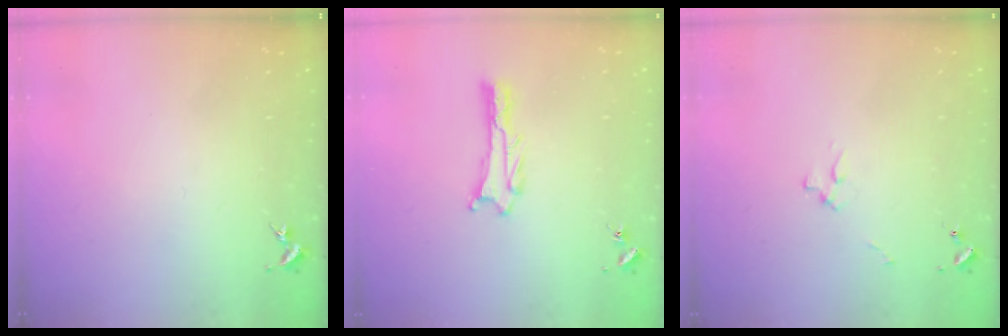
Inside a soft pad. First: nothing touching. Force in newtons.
{"total": 1.0, "press": 1.0, "slide": 0.1}
{"total": 2.5, "press": 2.5, "slide": 0.3}